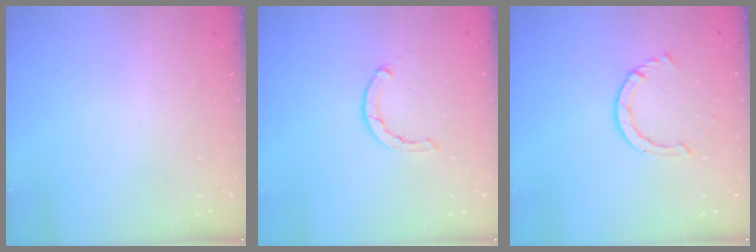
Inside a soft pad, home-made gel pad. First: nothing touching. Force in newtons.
{"total": 1.6, "press": 1.5, "slide": 0.4}
{"total": 3.2, "press": 3.2, "slide": 0.3}